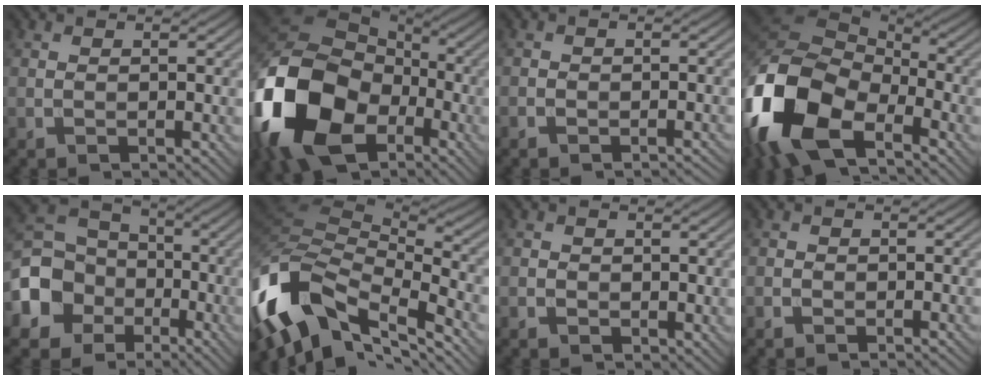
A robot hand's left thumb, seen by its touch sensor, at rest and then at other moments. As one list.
[{"total": 19.4, "force": [-7.0, 13.4, 12.1], "torque": [-0.302, -0.021, -0.141]}, {"total": 1.8, "force": [-1.5, 1.0, 0.5], "torque": [-0.001, 0.001, -0.021]}, {"total": 18.0, "force": [-7.2, 10.6, 12.7], "torque": [-0.329, -0.024, -0.134]}, {"total": 11.7, "force": [-3.9, 9.9, 4.9], "torque": [-0.143, -0.023, -0.100]}, {"total": 16.6, "force": [-6.8, 8.8, 12.3], "torque": [-0.304, -0.029, -0.116]}, {"total": 1.2, "force": [-0.1, 1.1, 0.4], "torque": [-0.010, -0.006, -0.003]}, {"total": 1.0, "force": [-0.7, 0.7, 0.2], "torque": [-0.005, -0.002, -0.015]}]